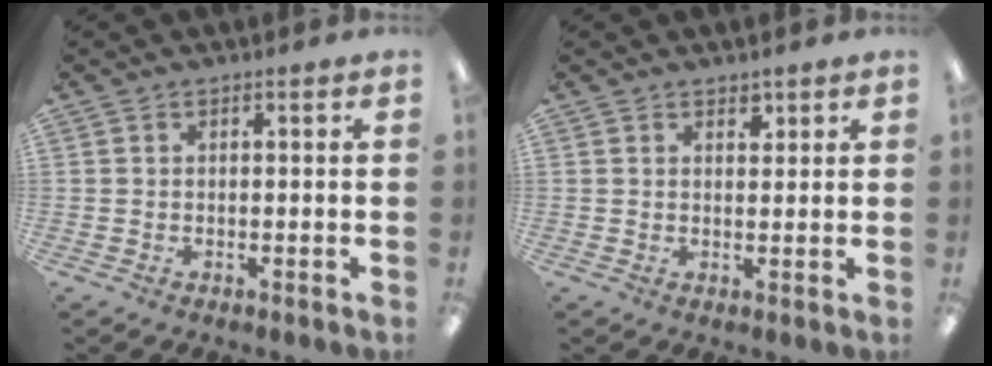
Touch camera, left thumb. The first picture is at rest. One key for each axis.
{"total": 2.1, "fx": 1.7, "fy": 1.1, "fz": 0.7, "tx": 0.001, "ty": -0.007, "tz": 0.028}